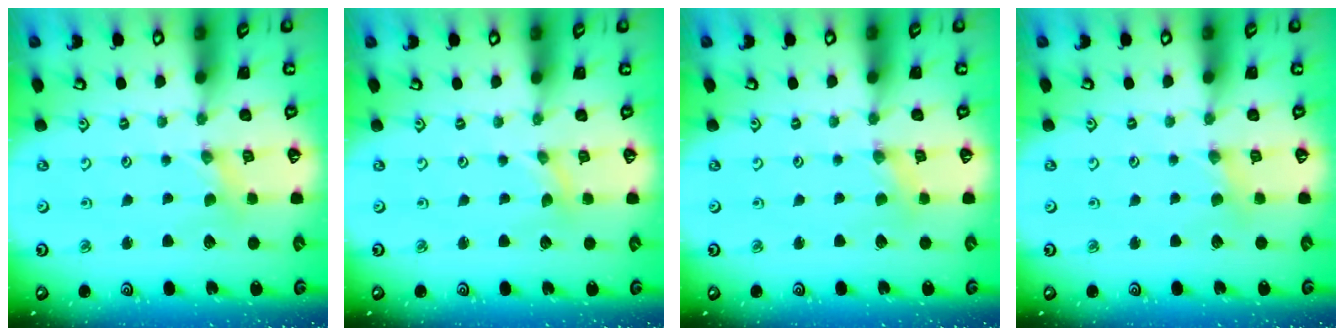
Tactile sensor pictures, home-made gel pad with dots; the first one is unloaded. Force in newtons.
{"total": 0.0}
{"total": 0.6, "press": 0.6, "slide": 0.1}
{"total": 2.0, "press": 2.0, "slide": 0.4}